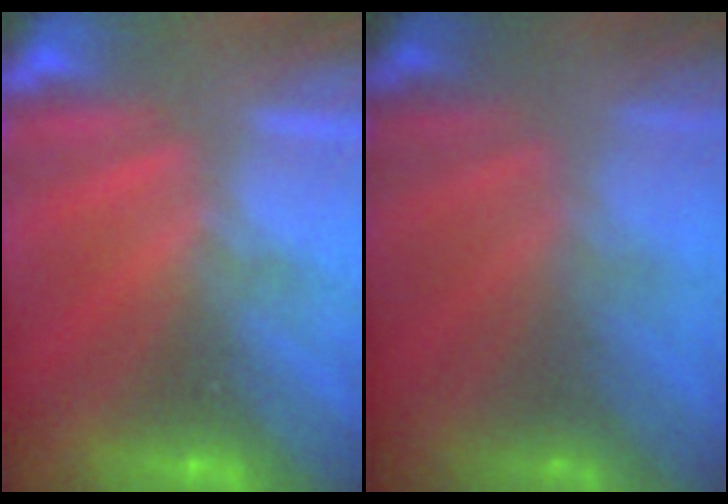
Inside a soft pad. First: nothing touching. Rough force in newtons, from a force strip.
{"total": 7.5}